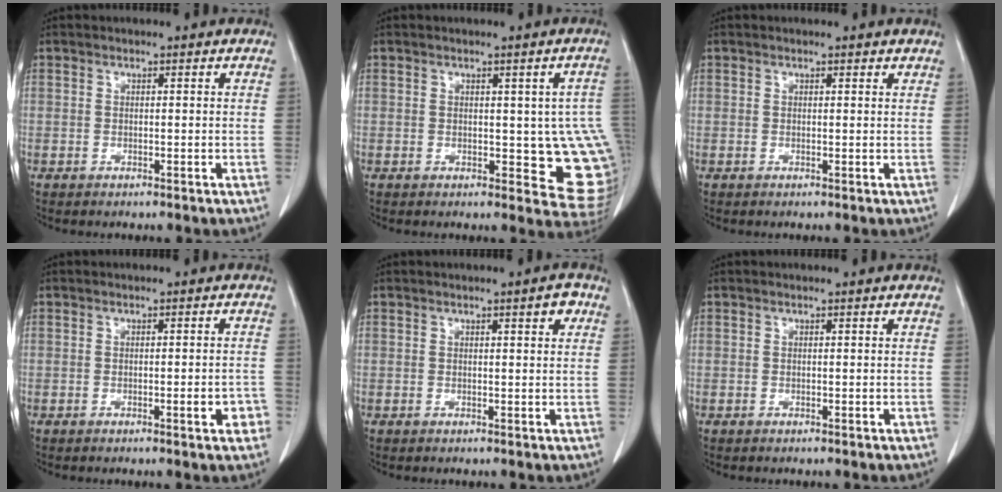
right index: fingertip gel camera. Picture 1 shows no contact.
{"total": 8.9, "force": [-0.3, 3.9, 8.0], "torque": [-0.077, 0.001, 0.003]}
{"total": 0.9, "force": [0.8, 0.3, 0.2], "torque": [-0.007, 0.002, 0.007]}
{"total": 2.8, "force": [-1.2, 0.6, 2.5], "torque": [-0.027, -0.001, -0.015]}
{"total": 2.1, "force": [1.0, 0.4, 1.7], "torque": [-0.021, 0.000, 0.011]}
{"total": 0.0}